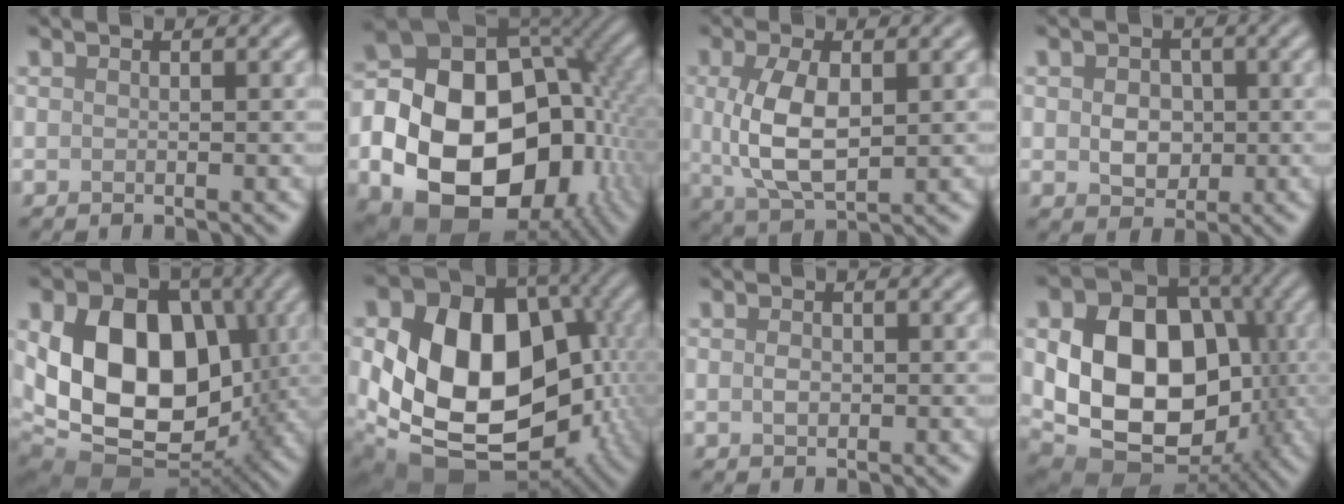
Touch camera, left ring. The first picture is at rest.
{"total": 21.4, "force": [-4.9, 15.8, 13.6], "torque": [-0.227, -0.034, -0.078]}
{"total": 5.9, "force": [0.6, 2.9, 5.1], "torque": [-0.115, -0.001, 0.016]}
{"total": 3.1, "force": [0.0, 2.5, 1.9], "torque": [-0.029, -0.001, -0.005]}
{"total": 15.1, "force": [0.4, 10.7, 10.7], "torque": [-0.180, -0.005, -0.002]}
{"total": 18.2, "force": [-1.4, 13.1, 12.5], "torque": [-0.188, -0.014, -0.004]}
{"total": 1.1, "force": [-0.1, 0.8, 0.8], "torque": [-0.015, 0.000, -0.003]}
{"total": 14.7, "force": [-0.2, 10.9, 9.9], "torque": [-0.154, -0.009, -0.003]}